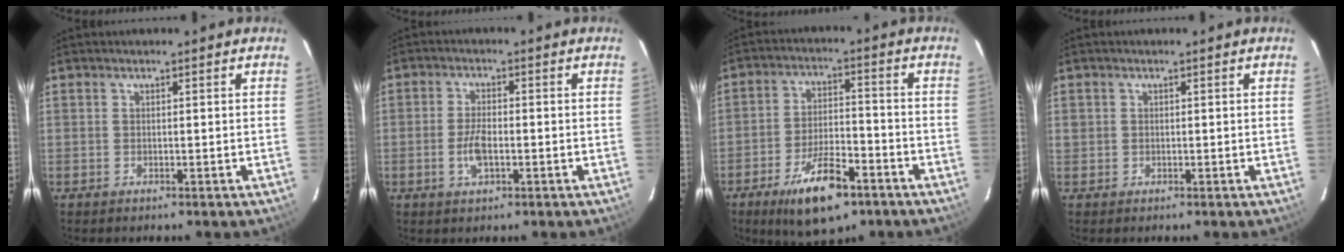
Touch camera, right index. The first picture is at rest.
{"total": 4.3, "force": [-1.2, 1.9, 3.6], "torque": [-0.074, 0.001, -0.020]}
{"total": 13.1, "force": [-8.1, 4.8, 9.1], "torque": [-0.178, -0.006, -0.133]}
{"total": 1.1, "force": [0.0, 1.1, 0.2], "torque": [-0.001, 0.001, 0.000]}